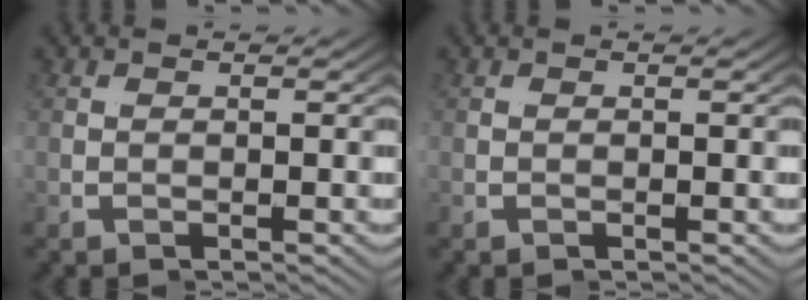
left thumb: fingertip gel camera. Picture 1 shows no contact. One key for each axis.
{"total": 0.0}